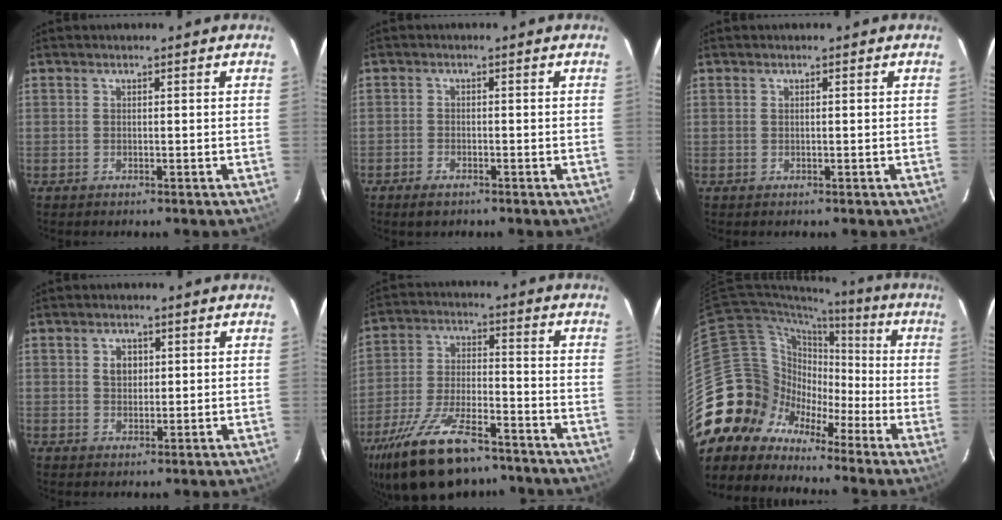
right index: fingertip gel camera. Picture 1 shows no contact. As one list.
[{"total": 2.5, "force": [-1.9, 1.2, 1.2], "torque": [-0.033, -0.002, -0.037]}, {"total": 0.0}, {"total": 2.9, "force": [0.9, 2.3, 1.6], "torque": [-0.023, 0.007, 0.015]}, {"total": 20.3, "force": [-14.8, 7.9, 11.5], "torque": [-0.237, -0.024, -0.247]}, {"total": 14.6, "force": [-7.7, 12.2, 2.4], "torque": [-0.073, 0.046, -0.147]}]